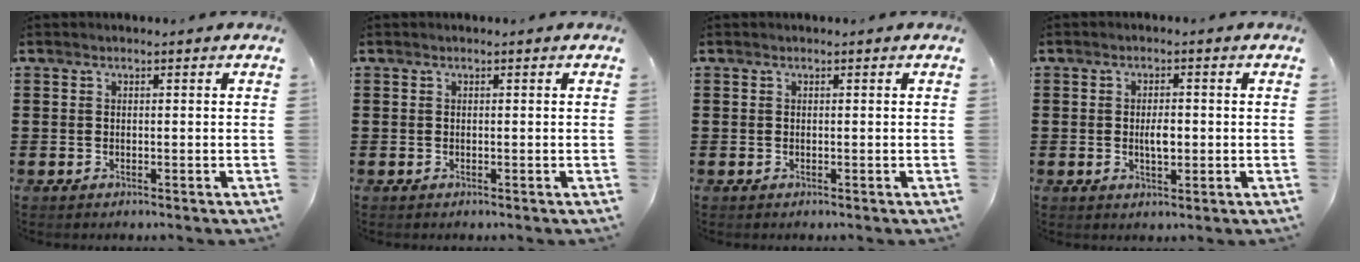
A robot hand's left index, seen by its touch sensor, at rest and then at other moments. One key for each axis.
{"total": 0.0}
{"total": 0.0}
{"total": 3.1, "fx": -0.2, "fy": 1.3, "fz": 2.8, "tx": -0.046, "ty": -0.001, "tz": -0.006}